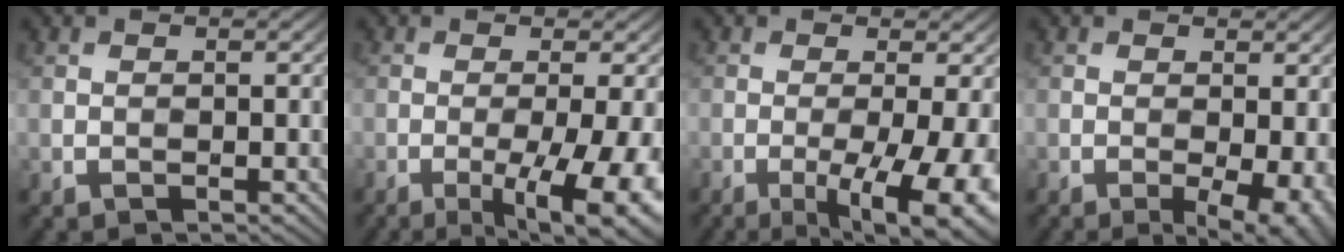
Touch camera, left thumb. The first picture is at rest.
{"total": 10.2, "force": [-3.6, 2.4, 9.2], "torque": [-0.133, -0.005, -0.041]}
{"total": 10.4, "force": [-3.6, 2.7, 9.4], "torque": [-0.135, -0.006, -0.041]}
{"total": 5.3, "force": [-1.4, 1.9, 4.8], "torque": [-0.069, -0.010, -0.017]}